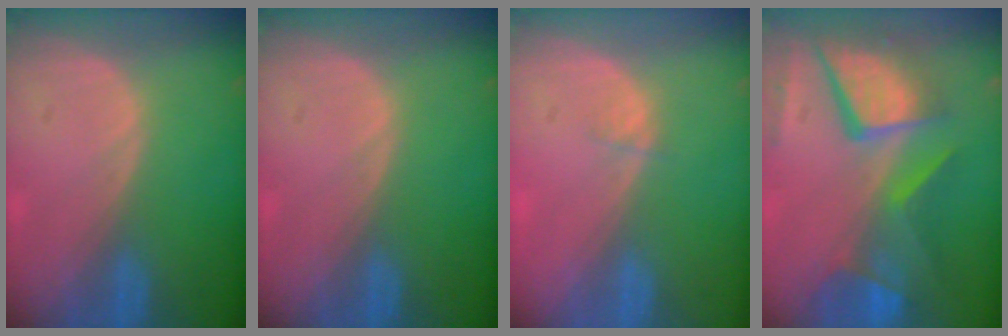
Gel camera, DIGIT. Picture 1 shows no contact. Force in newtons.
{"total": 0.0}
{"total": 0.8, "press": 0.7, "slide": 0.4}
{"total": 12.1, "press": 9.9, "slide": 6.9}